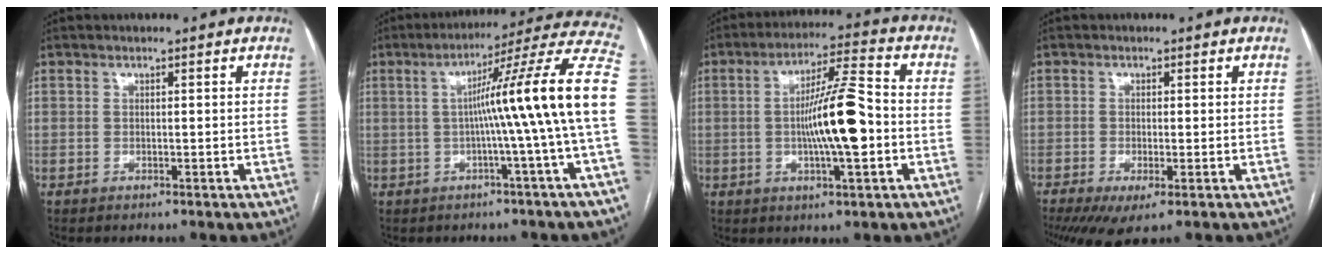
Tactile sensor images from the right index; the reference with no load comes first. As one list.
[{"total": 16.7, "force": [-0.8, -2.5, 16.5], "torque": [-0.211, 0.024, -0.020]}, {"total": 11.7, "force": [-1.3, 1.2, 11.6], "torque": [-0.201, 0.008, -0.025]}, {"total": 5.3, "force": [-2.6, 1.6, 4.3], "torque": [-0.070, -0.015, -0.041]}]